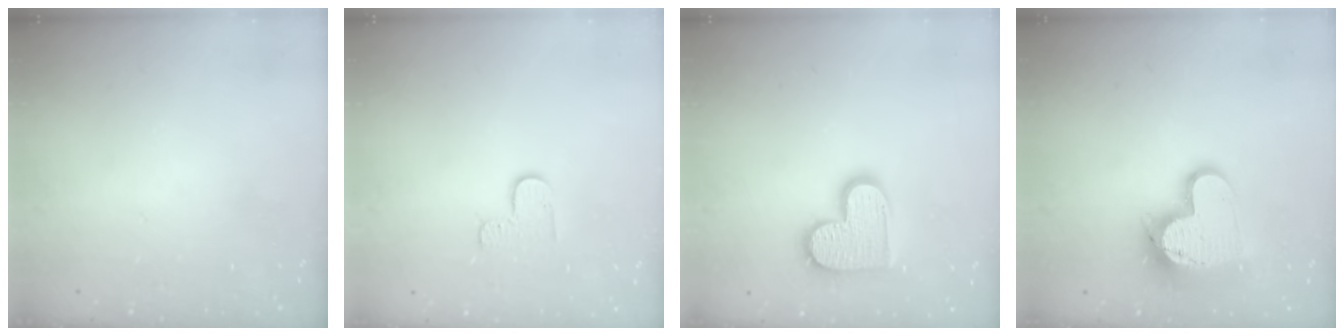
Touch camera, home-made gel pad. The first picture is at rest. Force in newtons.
{"total": 4.6, "press": 4.5, "slide": 0.5}
{"total": 13.5, "press": 13.4, "slide": 0.7}
{"total": 13.7, "press": 13.6, "slide": 1.3}